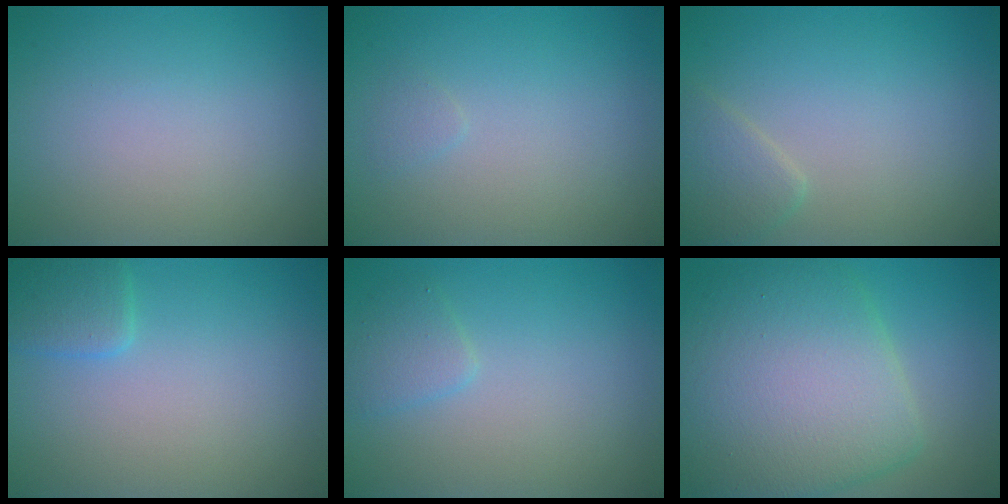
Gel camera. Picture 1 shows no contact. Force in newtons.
{"total": 0.6, "press": 0.6, "slide": 0.1}
{"total": 1.9, "press": 1.9, "slide": 0.1}
{"total": 2.1, "press": 2.1, "slide": 0.1}
{"total": 1.6, "press": 1.6, "slide": 0.1}
{"total": 10.7, "press": 10.7, "slide": 0.3}